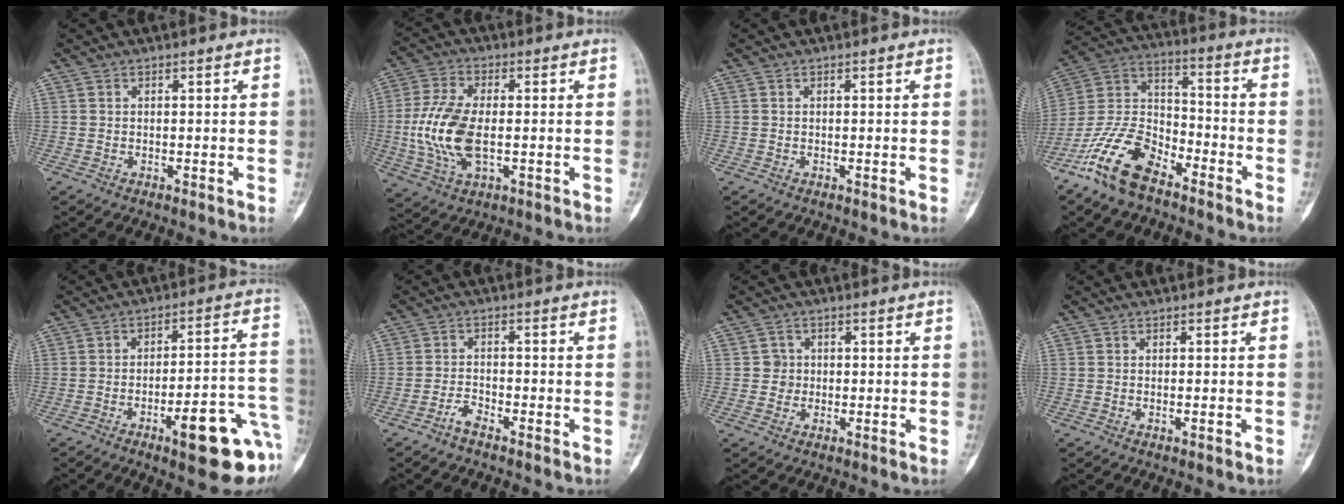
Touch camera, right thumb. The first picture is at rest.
{"total": 12.7, "force": [-1.1, 6.6, 10.8], "torque": [-0.235, 0.001, -0.019]}
{"total": 0.0}
{"total": 15.1, "force": [-10.0, 7.1, 8.8], "torque": [-0.171, 0.064, -0.201]}
{"total": 16.7, "force": [-7.3, 4.1, 14.5], "torque": [-0.140, 0.047, -0.093]}
{"total": 2.7, "force": [-2.2, 0.7, 1.4], "torque": [-0.031, 0.016, -0.047]}
{"total": 2.6, "force": [0.0, 2.6, 0.4], "torque": [0.012, 0.007, -0.003]}
{"total": 0.9, "force": [-0.3, 0.2, 0.8], "torque": [-0.011, 0.001, -0.005]}